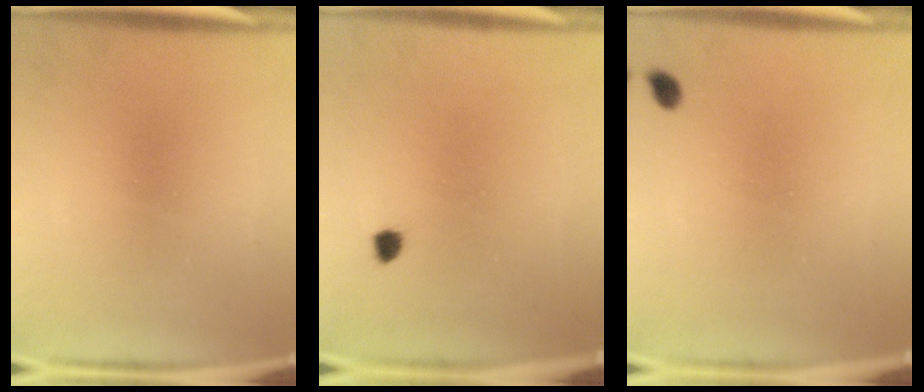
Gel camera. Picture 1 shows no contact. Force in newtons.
{"total": 1.2}
{"total": 1.3}